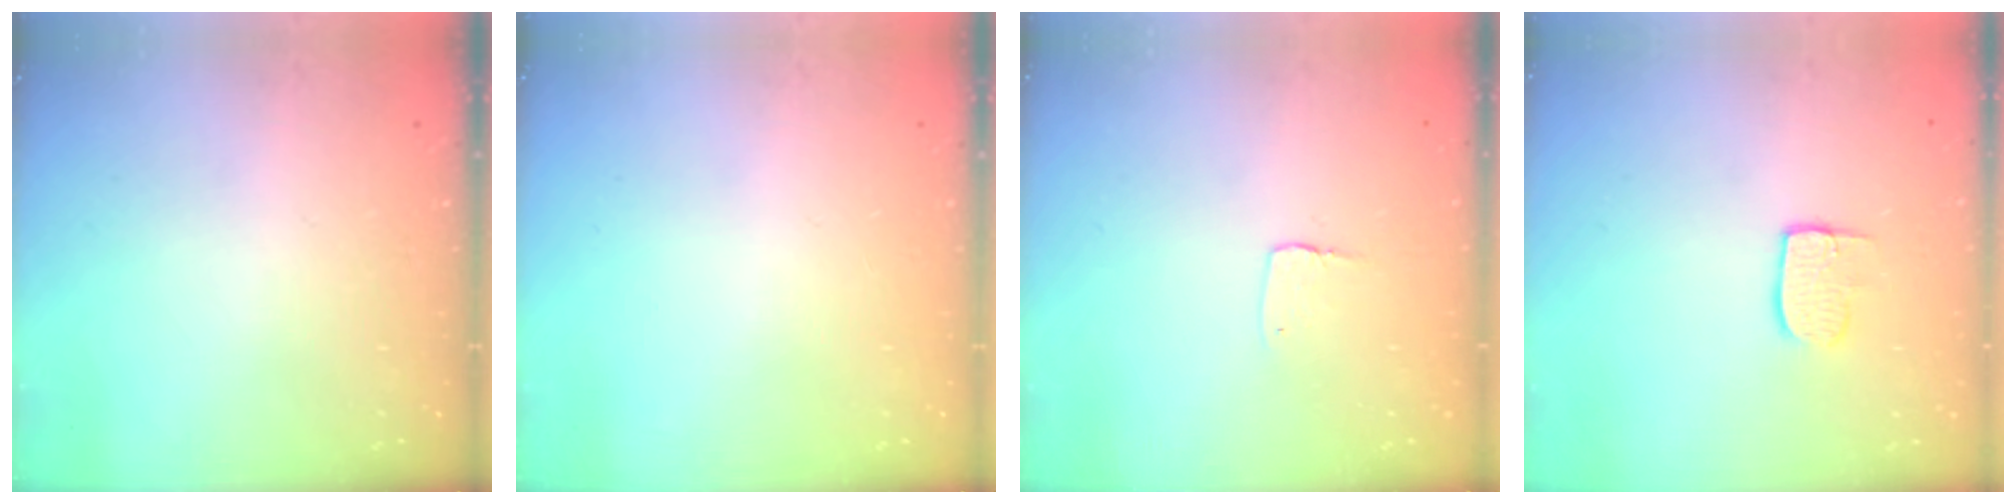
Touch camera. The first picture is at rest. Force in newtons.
{"total": 0.0}
{"total": 2.9, "press": 2.9, "slide": 0.2}
{"total": 7.0, "press": 7.0, "slide": 0.3}